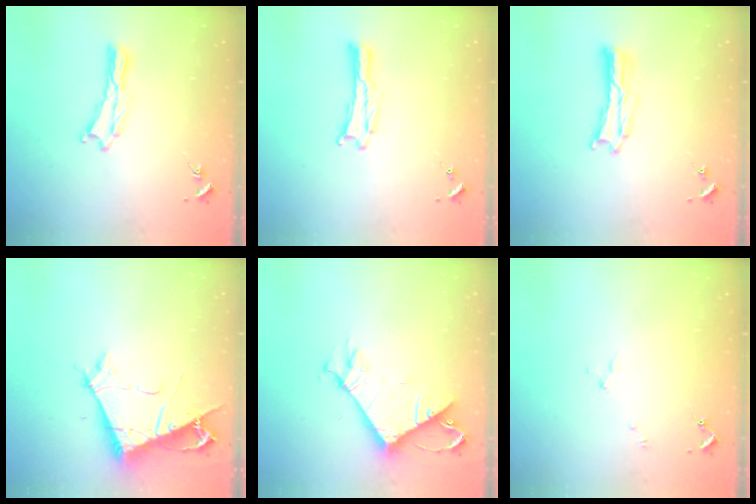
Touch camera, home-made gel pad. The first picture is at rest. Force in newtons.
{"total": 0.0}
{"total": 0.8, "press": 0.8, "slide": 0.2}
{"total": 7.7, "press": 7.7, "slide": 0.8}
{"total": 7.6, "press": 7.6, "slide": 0.6}
{"total": 1.7, "press": 1.7, "slide": 0.3}